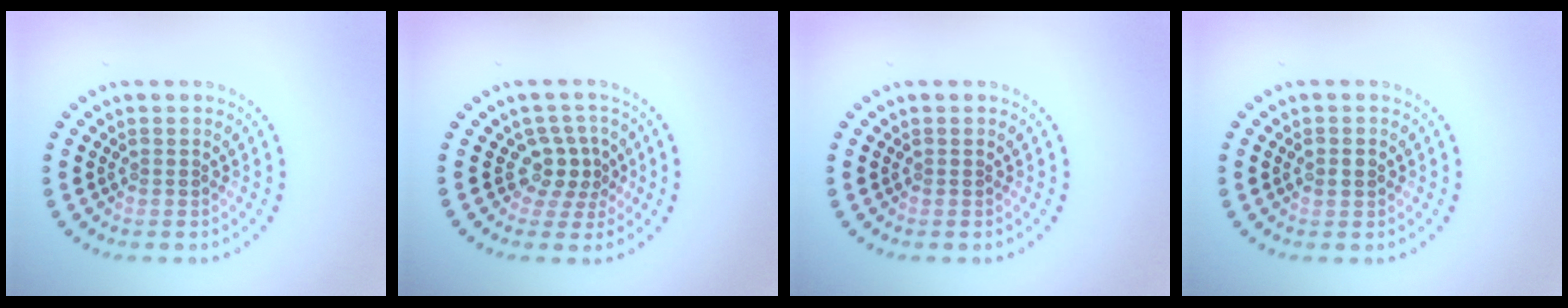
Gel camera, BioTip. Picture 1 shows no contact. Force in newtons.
{"total": 2.8, "press": 2.1, "slide": 1.9}
{"total": 0.0}
{"total": 1.5, "press": 1.5, "slide": 0.1}